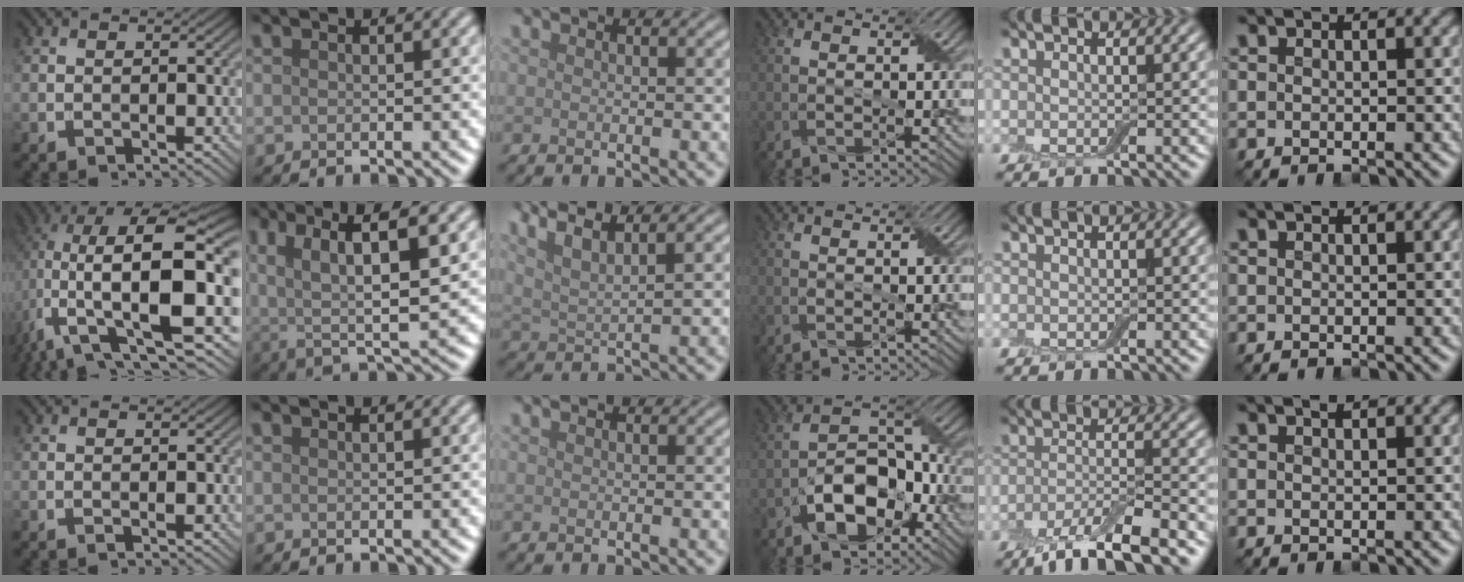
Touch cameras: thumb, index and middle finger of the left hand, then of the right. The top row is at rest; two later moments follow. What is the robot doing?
{"motion": "peel", "object": "bubble wrap"}